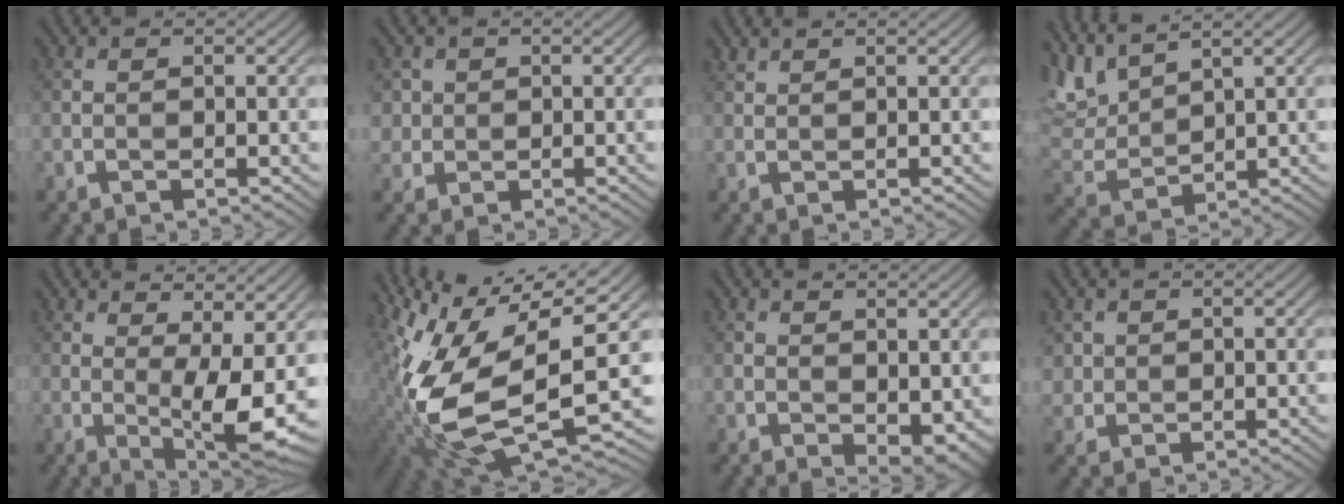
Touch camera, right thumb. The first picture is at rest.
{"total": 2.6, "force": [0.7, 2.5, 0.5], "torque": [-0.019, -0.006, 0.021]}
{"total": 0.9, "force": [0.8, 0.0, 0.2], "torque": [-0.010, 0.003, 0.020]}
{"total": 7.3, "force": [5.6, 2.1, 4.1], "torque": [-0.114, 0.008, 0.118]}
{"total": 9.1, "force": [1.4, 2.5, 8.7], "torque": [-0.127, -0.007, 0.023]}
{"total": 15.4, "force": [0.0, 7.1, 13.7], "torque": [-0.291, -0.012, 0.002]}
{"total": 3.3, "force": [0.3, 1.9, 2.7], "torque": [-0.043, -0.008, 0.011]}
{"total": 2.1, "force": [0.8, 1.9, 0.3], "torque": [-0.012, -0.006, 0.015]}